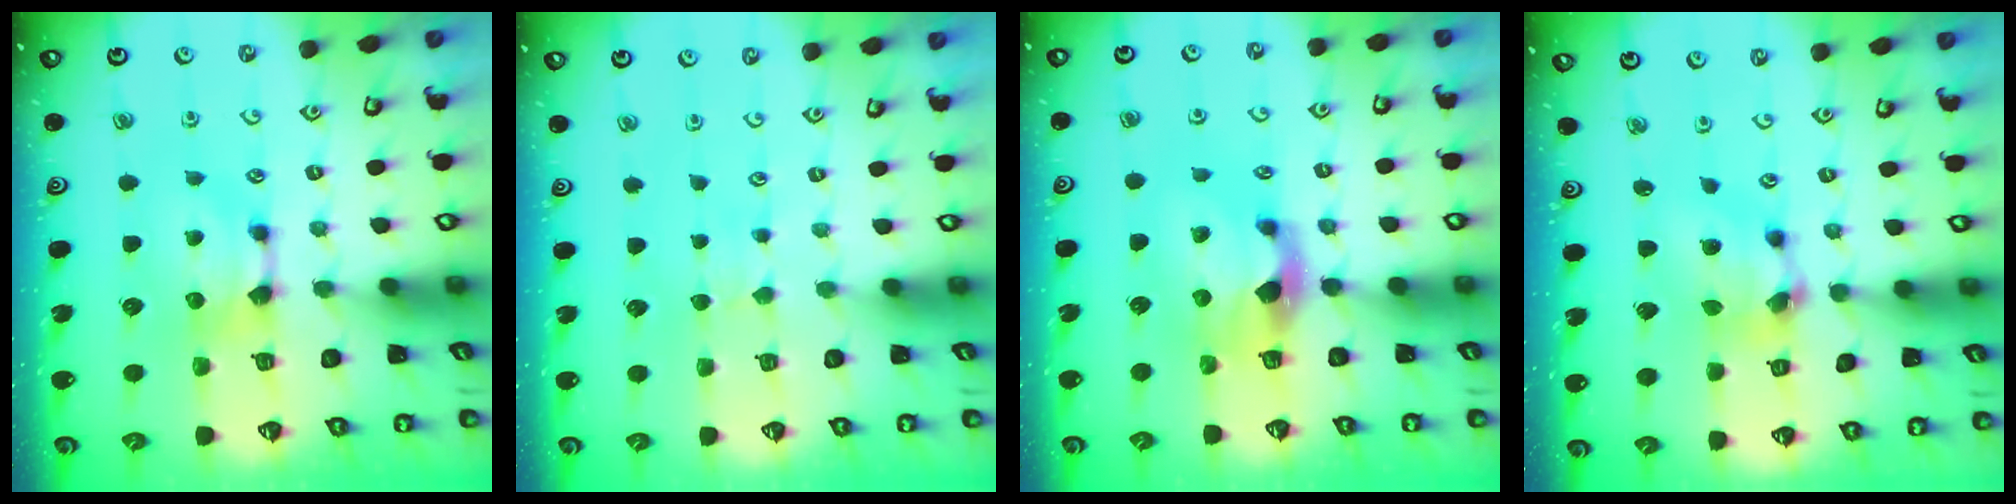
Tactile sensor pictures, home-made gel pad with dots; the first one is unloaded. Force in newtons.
{"total": 2.7, "press": 2.7, "slide": 0.4}
{"total": 2.9, "press": 2.6, "slide": 1.3}
{"total": 6.2, "press": 5.9, "slide": 1.8}